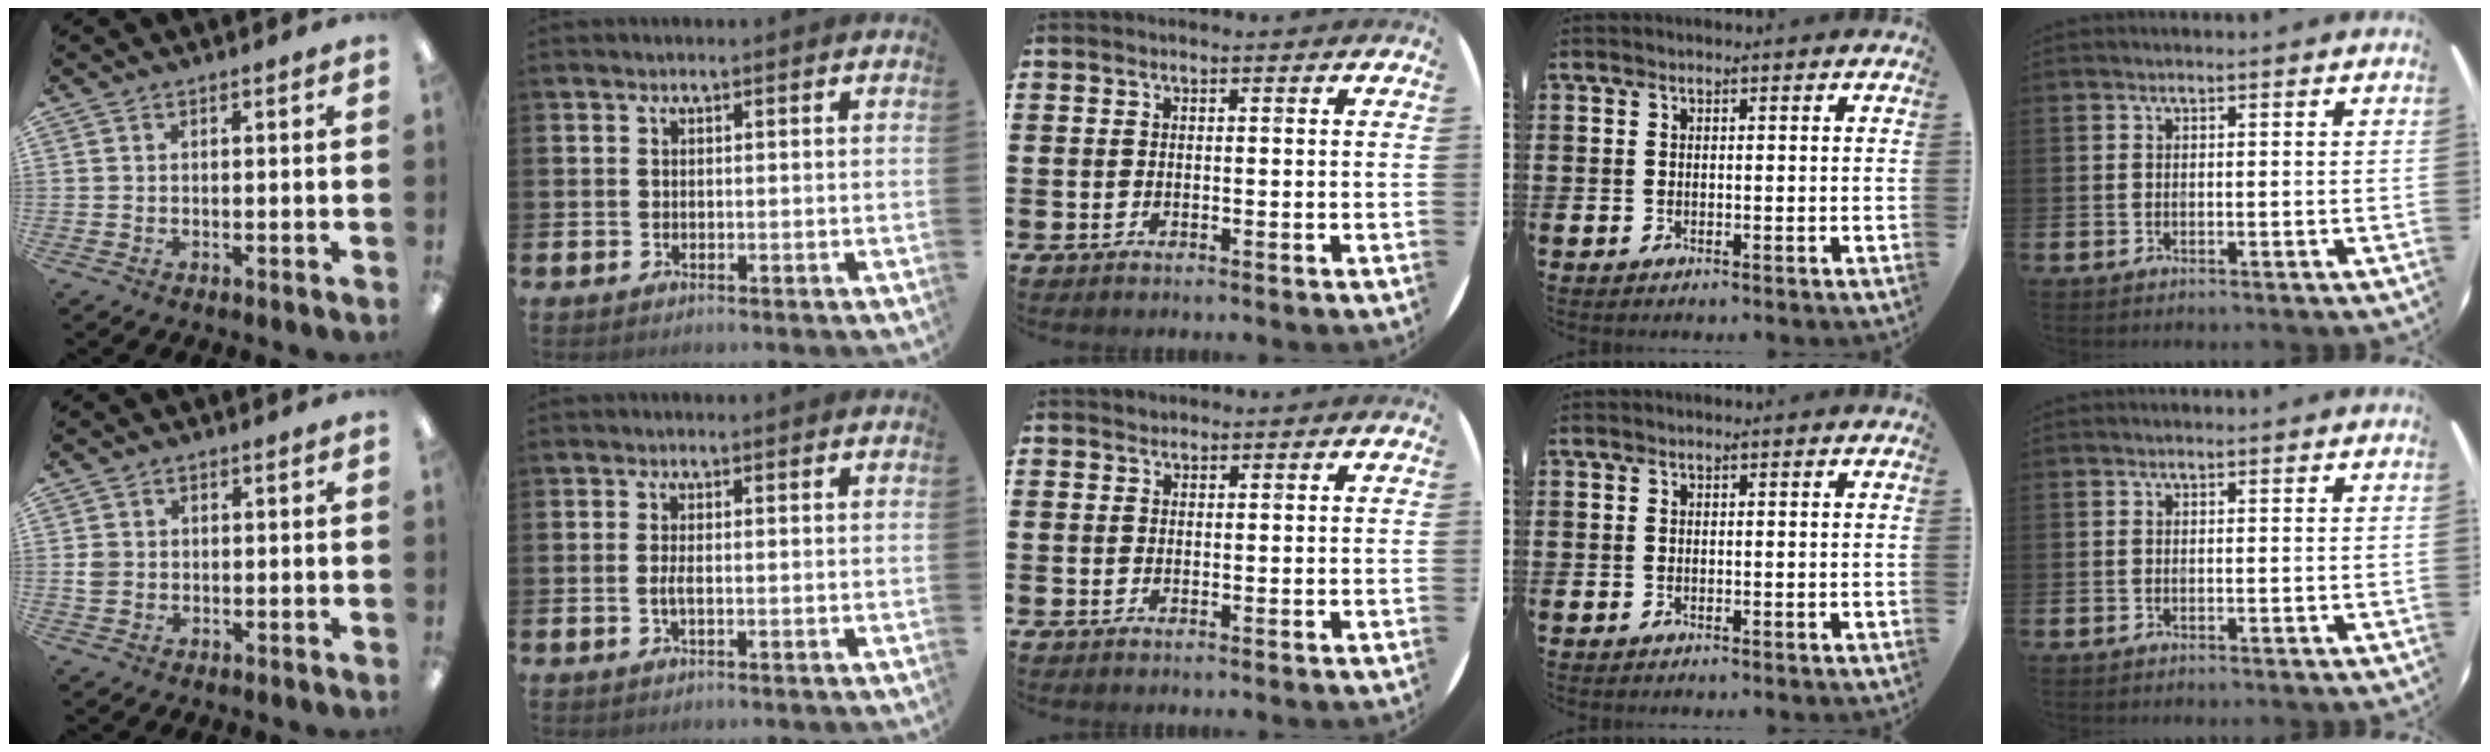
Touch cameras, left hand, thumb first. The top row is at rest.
{"thumb": {"total": 2.3, "force": [-0.1, 2.1, 1.0], "torque": [-0.012, 0.001, -0.004]}, "index": {"total": 1.3, "force": [-0.3, 0.2, 1.3], "torque": [-0.031, 0.002, -0.005]}, "middle": {"total": 0.7, "force": [0.7, 0.2, -0.1], "torque": [0.002, 0.003, 0.013]}}